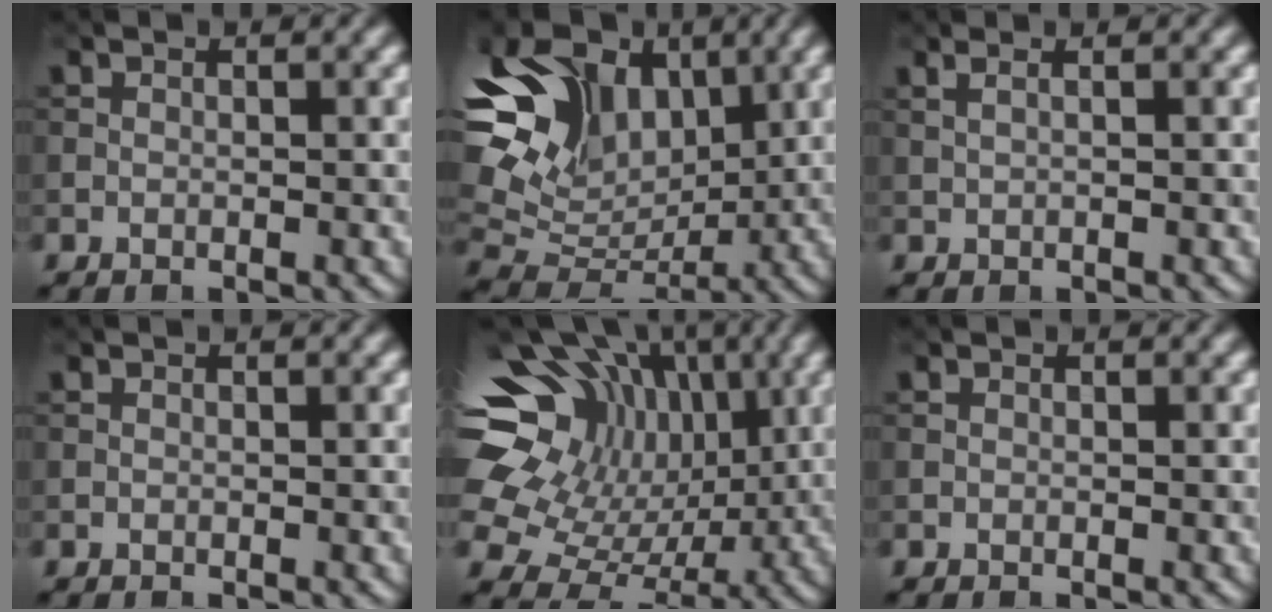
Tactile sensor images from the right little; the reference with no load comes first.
{"total": 11.3, "force": [4.7, 7.7, 6.9], "torque": [-0.137, 0.029, 0.093]}
{"total": 2.6, "force": [1.4, 1.2, 1.8], "torque": [-0.021, 0.018, -0.005]}
{"total": 0.0}
{"total": 16.1, "force": [4.7, 12.0, 9.6], "torque": [-0.209, 0.031, 0.086]}
{"total": 0.0}